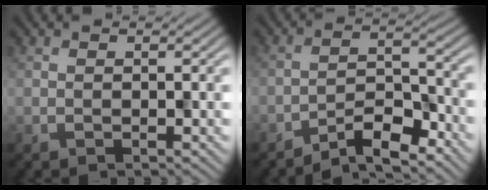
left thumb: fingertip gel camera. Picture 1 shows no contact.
{"total": 6.2, "force": [-5.2, 1.4, 3.1], "torque": [-0.051, 0.010, -0.102]}